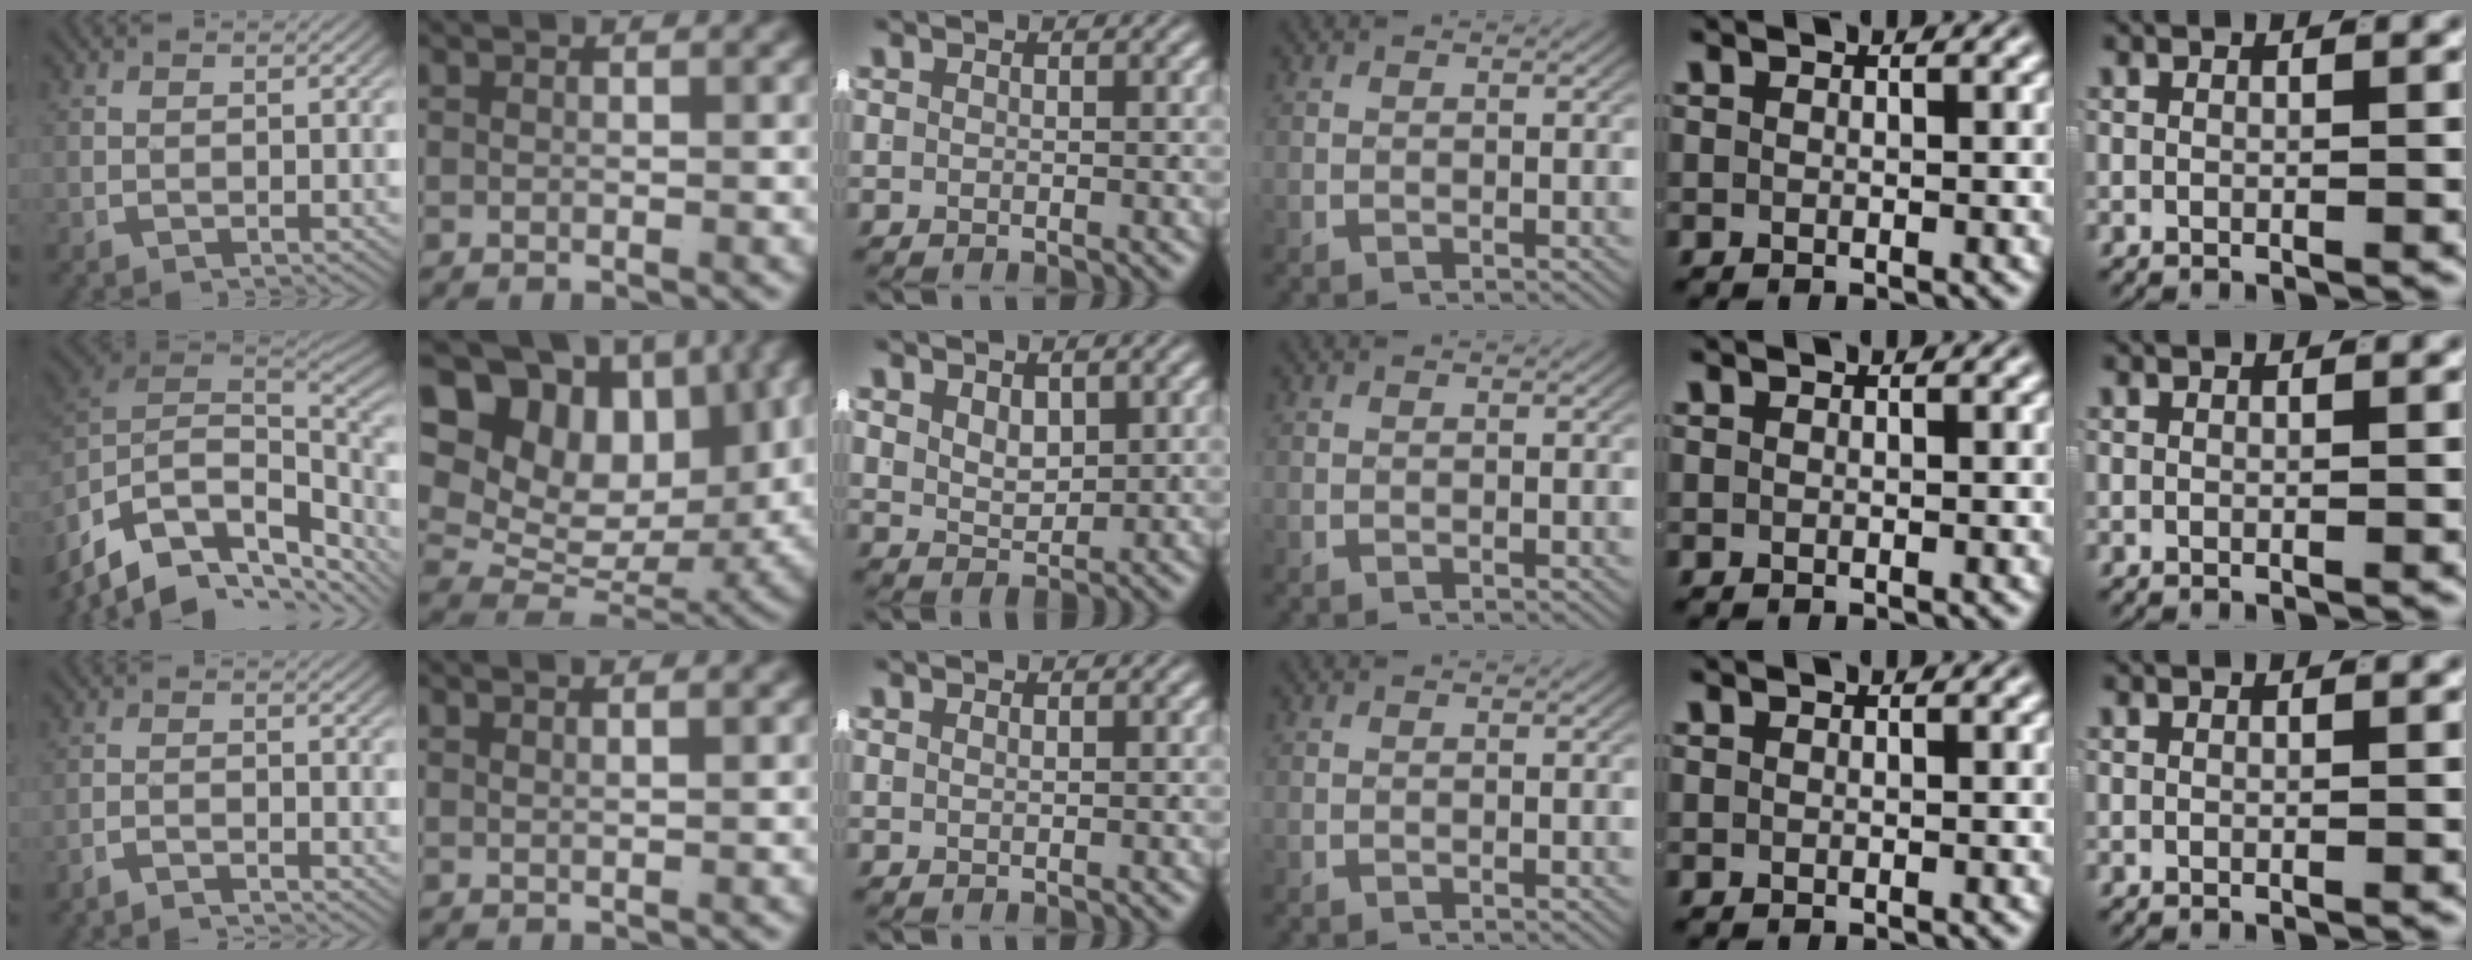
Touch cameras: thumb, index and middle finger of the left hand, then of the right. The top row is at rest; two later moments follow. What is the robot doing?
{"motion": "lift_and_place", "object": "shirt"}